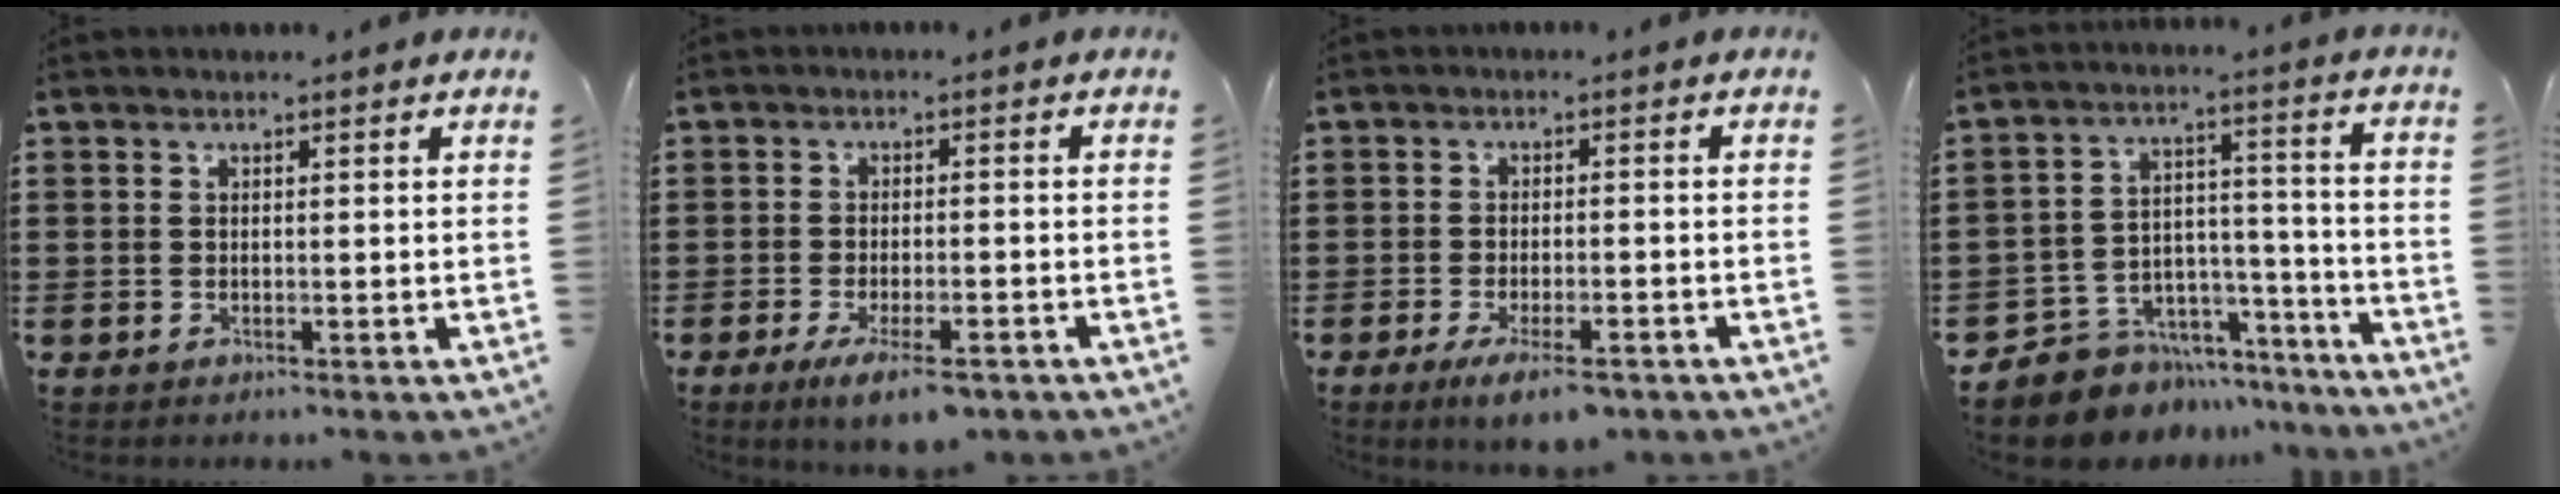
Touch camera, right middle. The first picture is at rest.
{"total": 5.1, "force": [-3.4, 1.2, 3.7], "torque": [-0.071, -0.003, -0.062]}
{"total": 4.7, "force": [-3.2, 1.1, 3.3], "torque": [-0.058, 0.000, -0.057]}
{"total": 6.9, "force": [-6.0, 3.4, -0.1], "torque": [-0.005, 0.015, -0.116]}